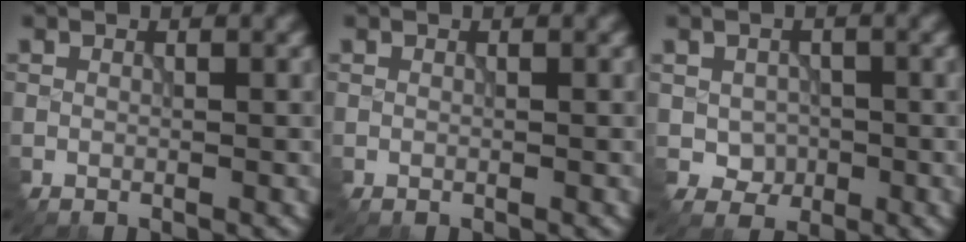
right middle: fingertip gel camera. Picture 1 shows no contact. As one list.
[{"total": 0.0}, {"total": 2.0, "force": [-0.3, 1.9, 0.5], "torque": [-0.013, -0.007, -0.003]}]